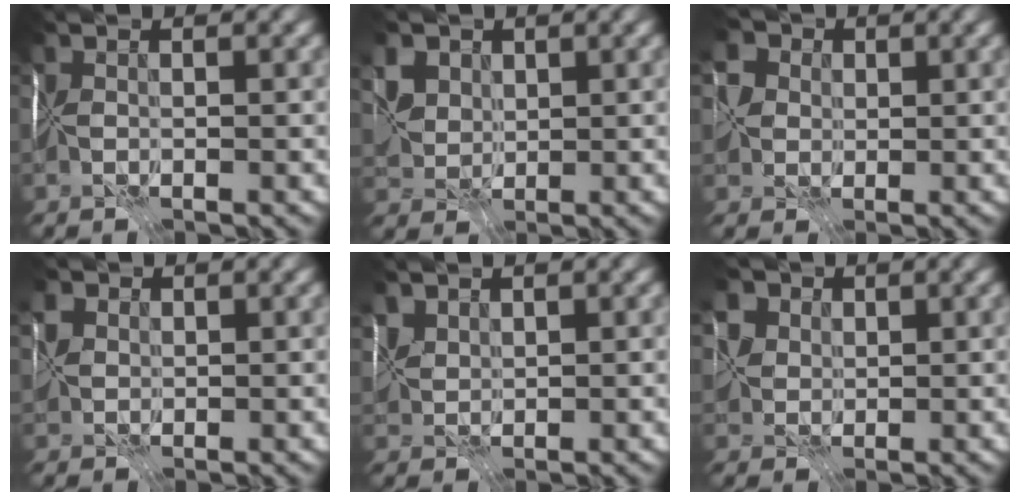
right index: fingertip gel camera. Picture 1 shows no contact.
{"total": 3.4, "force": [2.2, 2.3, 1.4], "torque": [-0.044, 0.008, 0.044]}
{"total": 3.4, "force": [1.1, 2.9, 1.4], "torque": [-0.024, 0.013, 0.010]}
{"total": 2.7, "force": [1.0, 2.0, 1.4], "torque": [-0.040, 0.010, 0.017]}
{"total": 1.6, "force": [1.6, 0.4, 0.2], "torque": [-0.003, 0.002, 0.031]}
{"total": 8.2, "force": [4.1, 6.0, 3.8], "torque": [-0.064, 0.021, 0.056]}